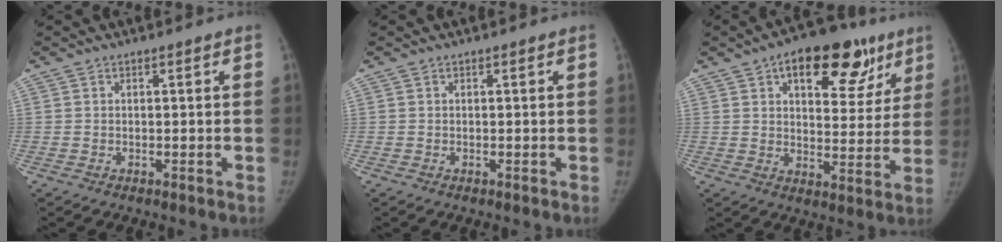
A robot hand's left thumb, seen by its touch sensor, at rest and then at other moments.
{"total": 0.0}
{"total": 19.0, "force": [9.9, 9.7, 13.0], "torque": [-0.125, -0.014, 0.138]}